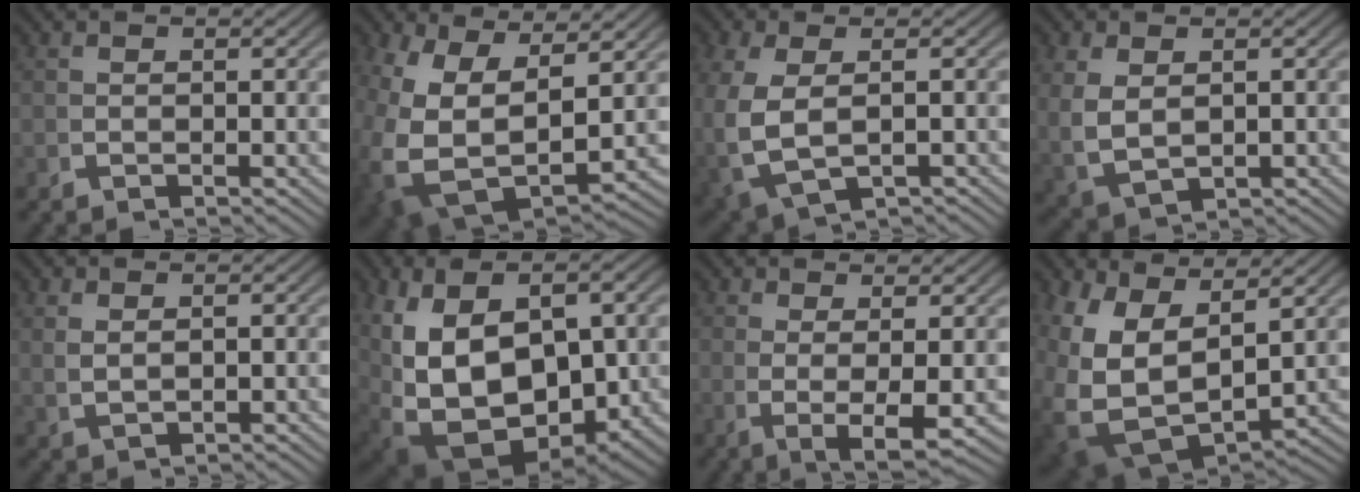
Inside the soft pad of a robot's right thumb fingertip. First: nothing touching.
{"total": 12.6, "force": [-2.6, 8.5, 8.9], "torque": [-0.229, -0.074, -0.004]}
{"total": 4.9, "force": [-1.2, 2.9, 3.8], "torque": [-0.104, -0.023, 0.008]}
{"total": 4.4, "force": [0.3, 3.0, 3.2], "torque": [-0.086, -0.022, 0.031]}
{"total": 1.4, "force": [0.9, 0.2, 1.0], "torque": [-0.022, 0.001, 0.029]}
{"total": 15.0, "force": [-2.1, 9.5, 11.5], "torque": [-0.262, -0.067, 0.008]}
{"total": 5.2, "force": [-0.6, 1.4, 4.9], "torque": [-0.101, -0.021, 0.006]}
{"total": 11.5, "force": [-1.8, 7.9, 8.1], "torque": [-0.221, -0.074, 0.004]}